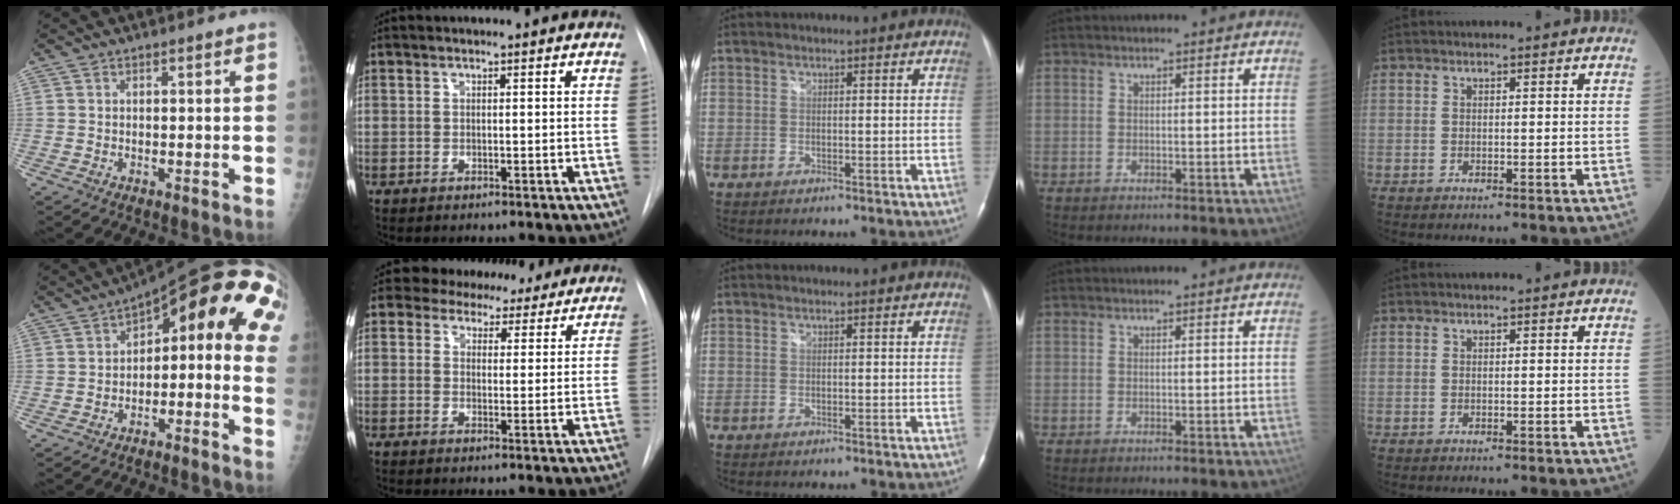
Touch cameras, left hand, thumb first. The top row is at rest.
{"thumb": {"total": 14.2, "force": [-0.3, 7.5, 12.1], "torque": [-0.133, 0.069, -0.009]}, "index": {"total": 9.2, "force": [8.1, 4.2, 1.2], "torque": [0.007, 0.007, 0.087]}}